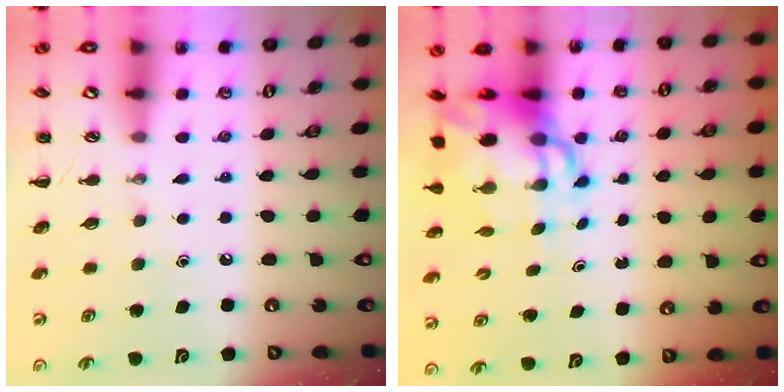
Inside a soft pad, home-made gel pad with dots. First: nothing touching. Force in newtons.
{"total": 10.1, "press": 9.7, "slide": 2.9}